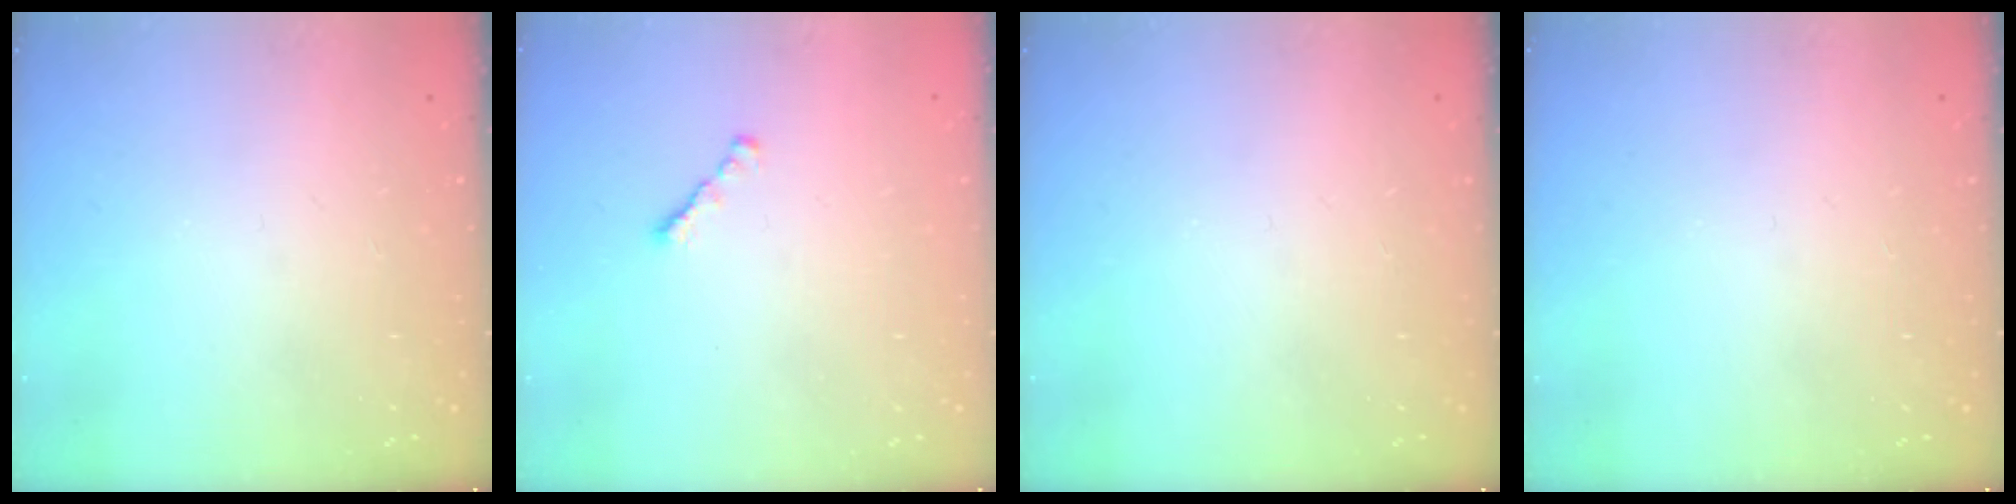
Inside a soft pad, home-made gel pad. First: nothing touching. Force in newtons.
{"total": 1.3, "press": 1.2, "slide": 0.5}
{"total": 0.0}
{"total": 0.0}